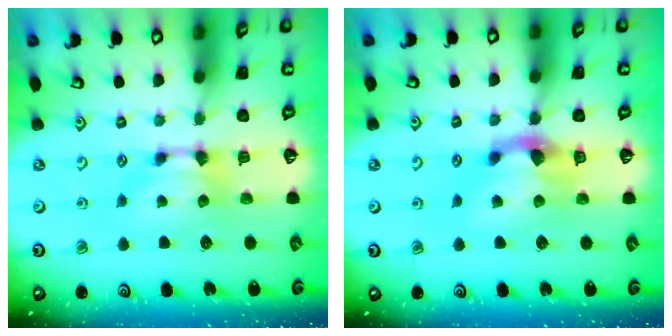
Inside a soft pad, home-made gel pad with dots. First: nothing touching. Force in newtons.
{"total": 2.6, "press": 2.0, "slide": 1.7}